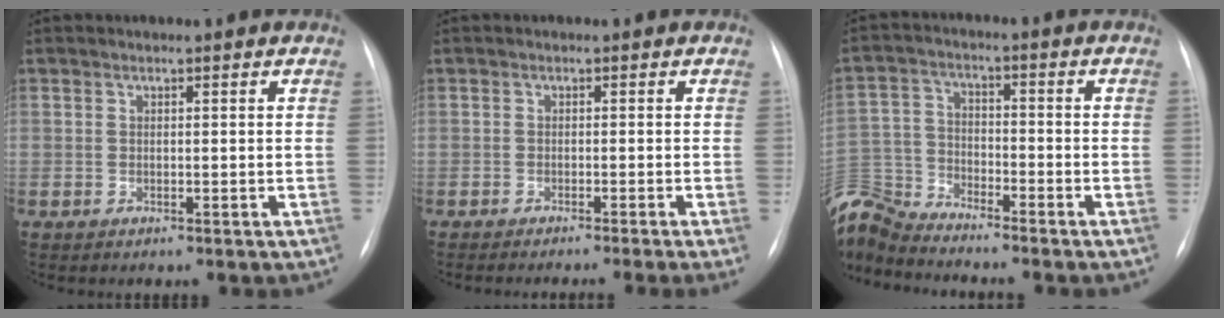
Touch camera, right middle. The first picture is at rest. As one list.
[{"total": 7.0, "force": [-5.8, -1.4, 3.7], "torque": [-0.018, -0.011, -0.079]}, {"total": 11.2, "force": [-11.0, 1.5, 1.4], "torque": [-0.045, 0.021, -0.216]}]